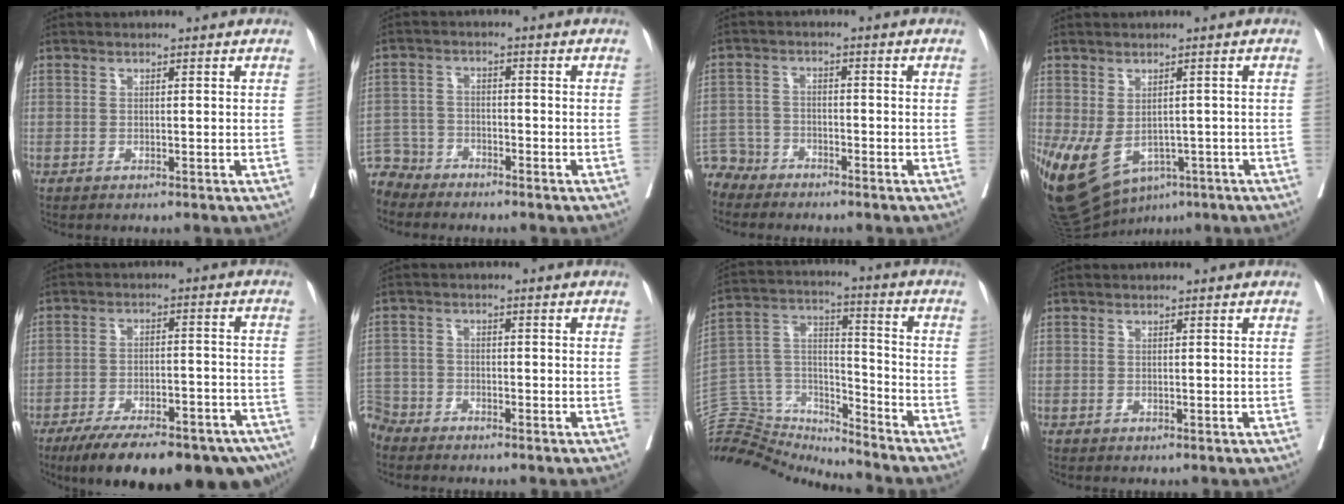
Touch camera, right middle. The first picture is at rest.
{"total": 6.0, "force": [-5.5, 2.4, -0.8], "torque": [0.017, -0.001, -0.110]}
{"total": 5.6, "force": [-5.0, 2.3, -0.8], "torque": [0.016, -0.003, -0.101]}
{"total": 12.9, "force": [-5.9, 7.8, 8.3], "torque": [-0.167, -0.013, -0.081]}
{"total": 23.8, "force": [-18.1, 7.1, 13.8], "torque": [-0.161, 0.000, -0.245]}
{"total": 5.1, "force": [-4.6, 2.0, -0.6], "torque": [0.013, -0.005, -0.096]}
{"total": 16.0, "force": [-15.7, 3.0, 0.8], "torque": [-0.020, 0.071, -0.274]}
{"total": 0.0}